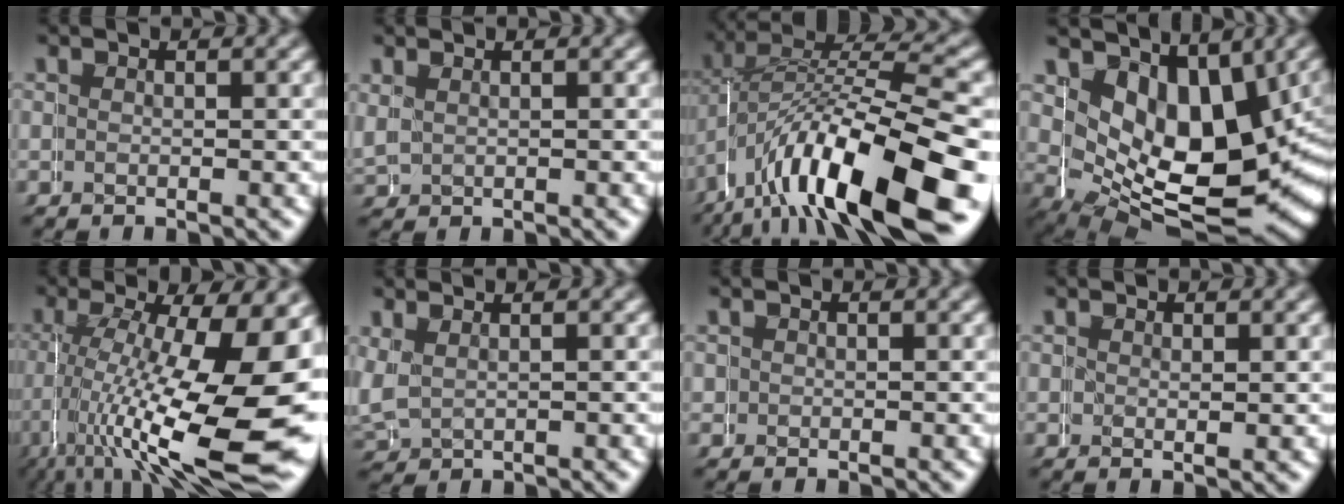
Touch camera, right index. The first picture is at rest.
{"total": 1.1, "force": [1.0, 0.3, 0.1], "torque": [-0.011, -0.002, 0.025]}
{"total": 12.6, "force": [-2.9, 6.4, 10.4], "torque": [-0.179, -0.023, -0.031]}
{"total": 15.0, "force": [-0.6, 10.0, 11.2], "torque": [-0.192, -0.070, 0.025]}
{"total": 14.4, "force": [-2.1, 5.7, 13.1], "torque": [-0.202, -0.045, -0.001]}
{"total": 3.5, "force": [0.9, 3.1, 1.4], "torque": [-0.060, -0.015, 0.025]}
{"total": 1.2, "force": [0.3, 1.1, 0.4], "torque": [-0.016, -0.009, 0.007]}
{"total": 1.0, "force": [0.6, 0.2, 0.8], "torque": [-0.020, -0.008, 0.015]}